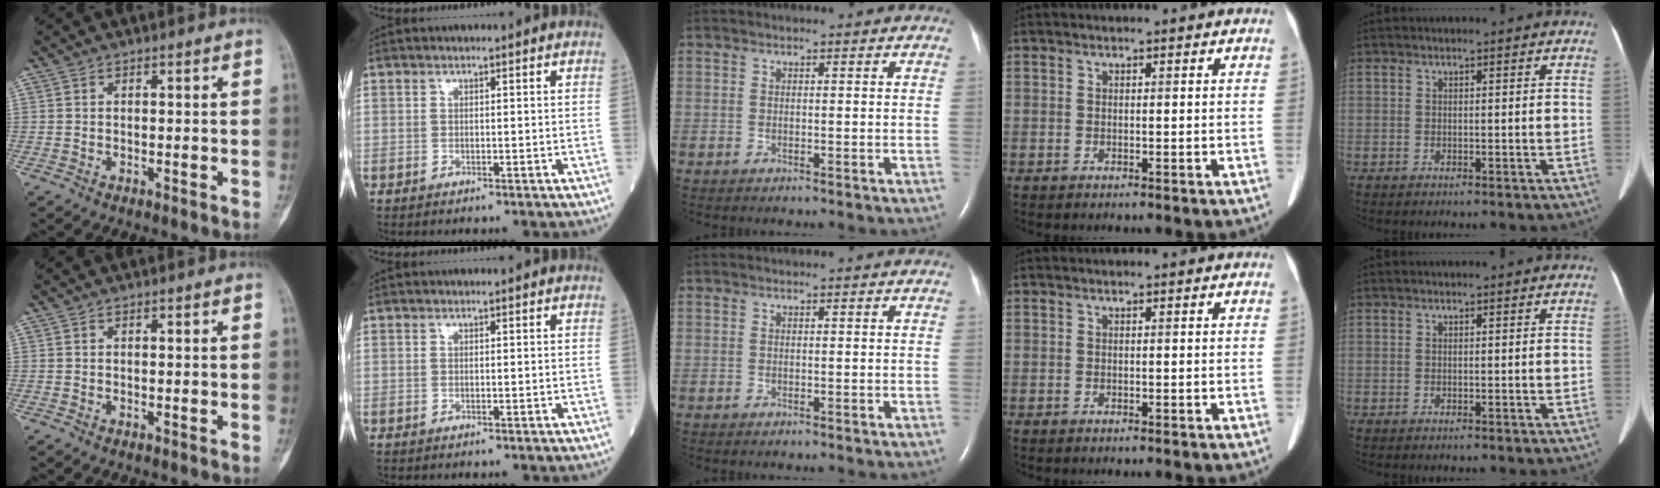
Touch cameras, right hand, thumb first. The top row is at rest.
{}